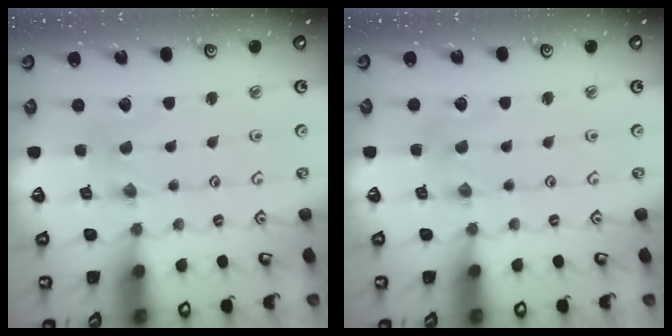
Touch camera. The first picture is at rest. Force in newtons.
{"total": 1.3, "press": 1.2, "slide": 0.3}